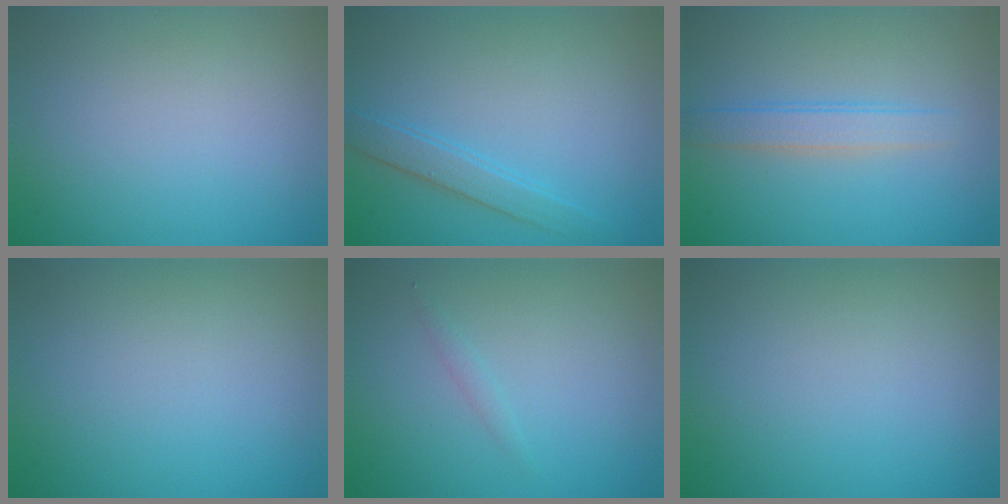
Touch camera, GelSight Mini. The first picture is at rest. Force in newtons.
{"total": 2.1, "press": 2.1, "slide": 0.1}
{"total": 2.4, "press": 2.4, "slide": 0.2}
{"total": 0.0}
{"total": 0.8, "press": 0.8, "slide": 0.0}
{"total": 0.0}